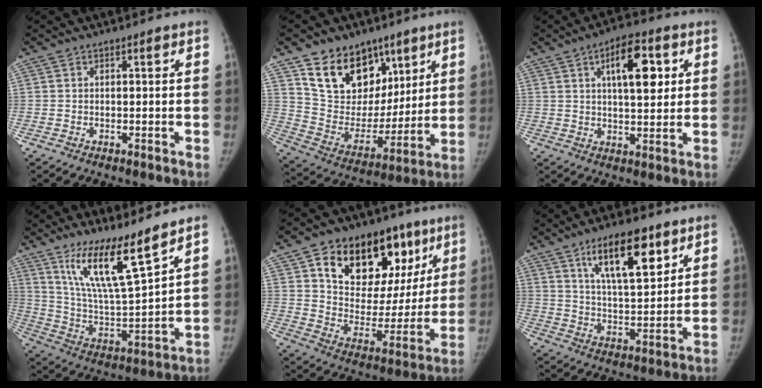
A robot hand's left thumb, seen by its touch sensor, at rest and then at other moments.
{"total": 19.0, "force": [11.2, 13.1, 7.9], "torque": [-0.084, -0.053, 0.207]}
{"total": 11.0, "force": [3.8, 4.9, 9.1], "torque": [-0.110, -0.007, 0.056]}
{"total": 14.9, "force": [10.4, 2.0, 10.4], "torque": [-0.177, -0.074, 0.204]}
{"total": 24.7, "force": [12.0, 15.1, 15.4], "torque": [-0.174, -0.010, 0.193]}
{"total": 14.5, "force": [7.9, 5.4, 10.9], "torque": [-0.151, -0.040, 0.135]}